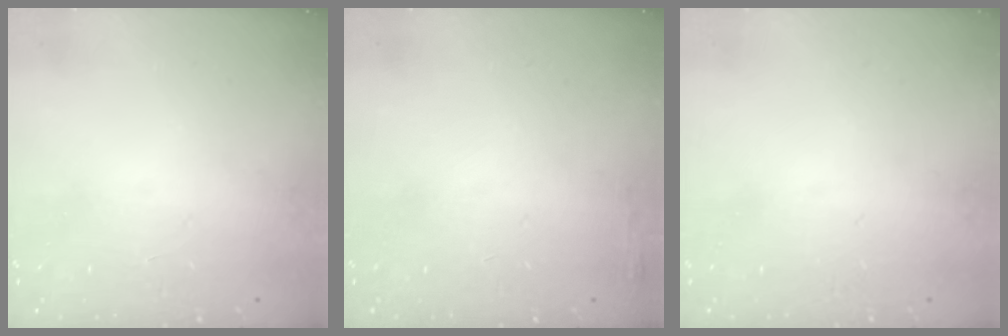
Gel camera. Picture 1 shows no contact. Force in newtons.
{"total": 3.5, "press": 3.1, "slide": 1.6}
{"total": 0.0}